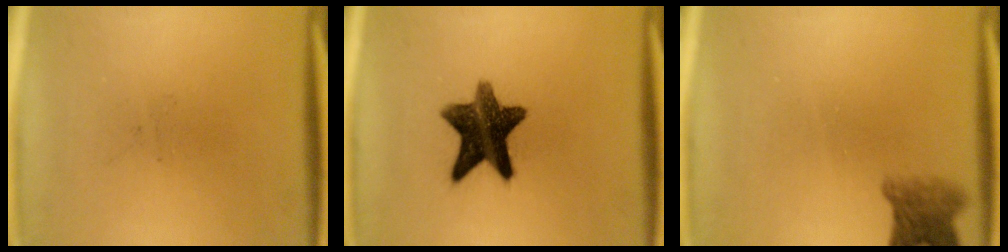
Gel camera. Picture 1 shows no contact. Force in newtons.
{"total": 12.1}
{"total": 4.1}